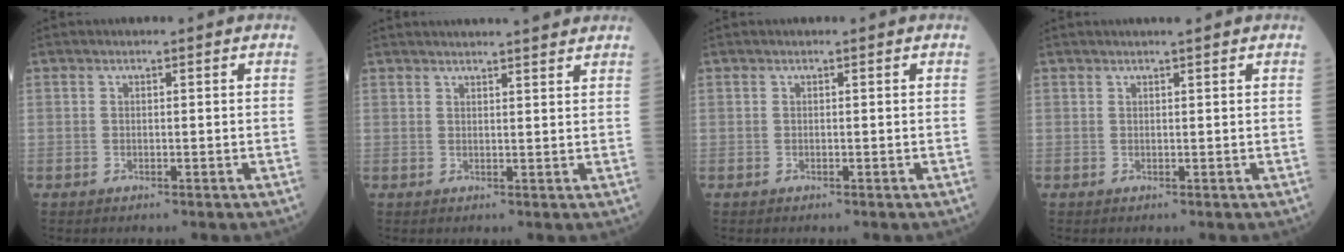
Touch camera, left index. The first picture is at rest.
{"total": 8.3, "force": [7.5, 0.4, 3.4], "torque": [-0.050, 0.019, 0.085]}
{"total": 0.0}
{"total": 1.8, "force": [1.4, 0.0, 1.1], "torque": [-0.013, 0.008, 0.022]}